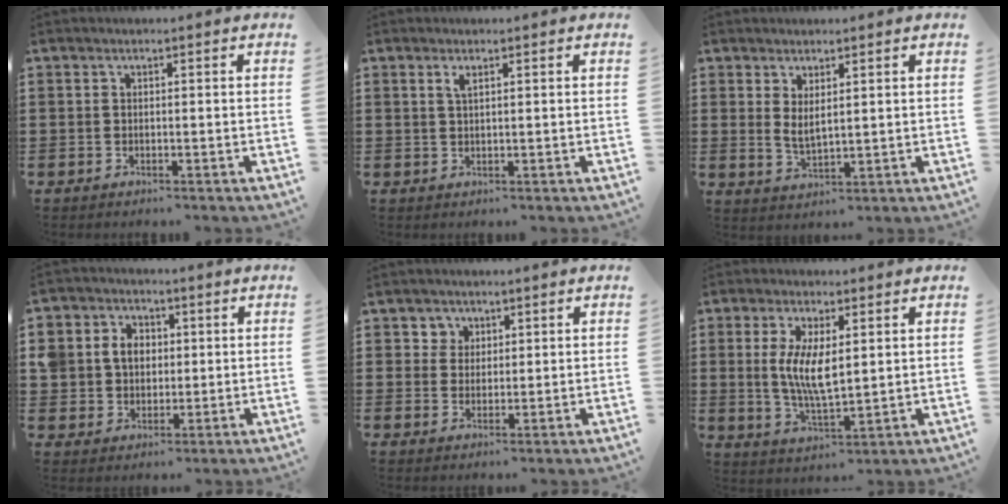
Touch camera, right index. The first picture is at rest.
{"total": 1.3, "force": [0.7, 0.2, 1.0], "torque": [-0.022, 0.002, 0.011]}
{"total": 2.8, "force": [1.5, 0.9, 2.2], "torque": [-0.045, 0.001, 0.029]}
{"total": 6.0, "force": [1.1, 5.4, 2.3], "torque": [-0.082, 0.013, 0.014]}
{"total": 2.8, "force": [1.5, 2.4, 0.1], "torque": [-0.007, 0.007, 0.026]}
{"total": 7.2, "force": [1.0, 2.6, 6.7], "torque": [-0.120, 0.002, 0.017]}